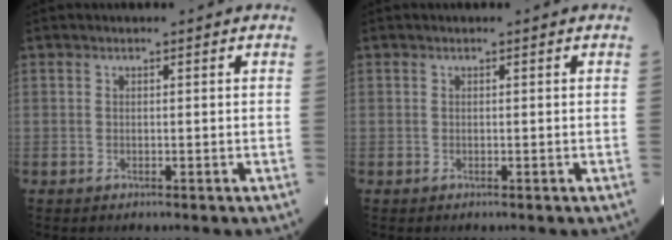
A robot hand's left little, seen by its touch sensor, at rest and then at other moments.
{"total": 0.0}